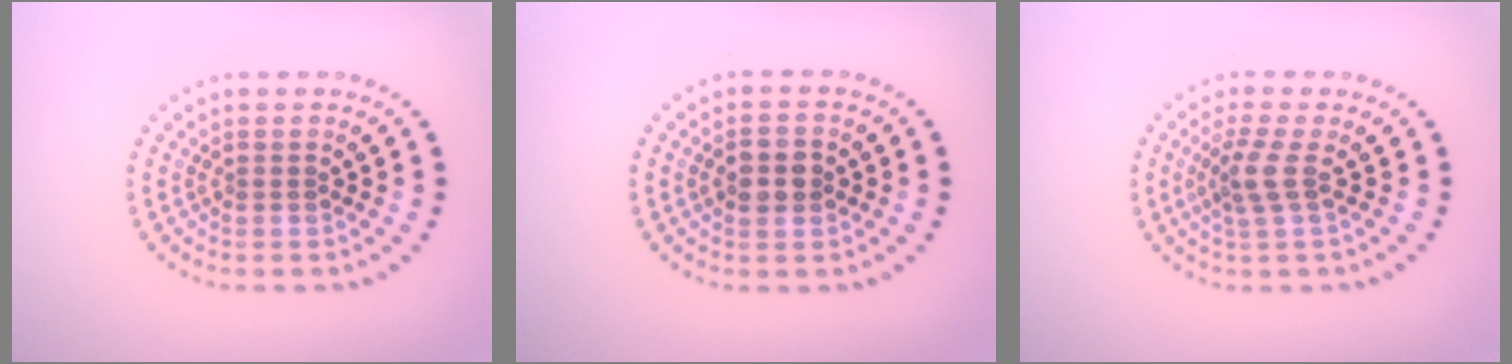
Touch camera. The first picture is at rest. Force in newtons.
{"total": 2.9, "press": 2.9, "slide": 0.1}
{"total": 2.4, "press": 1.8, "slide": 1.6}